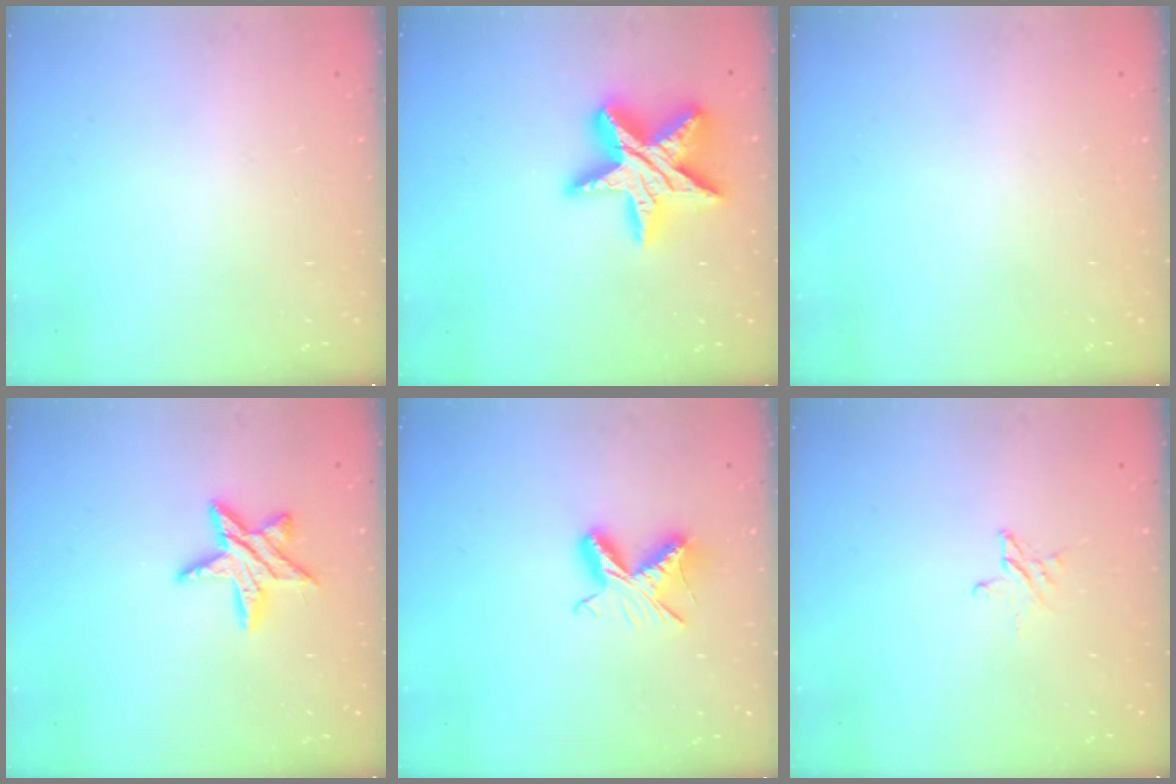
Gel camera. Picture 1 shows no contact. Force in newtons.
{"total": 19.7, "press": 19.7, "slide": 1.7}
{"total": 0.0}
{"total": 10.8, "press": 10.8, "slide": 0.6}
{"total": 8.7, "press": 8.7, "slide": 0.9}
{"total": 2.7, "press": 2.7, "slide": 0.2}